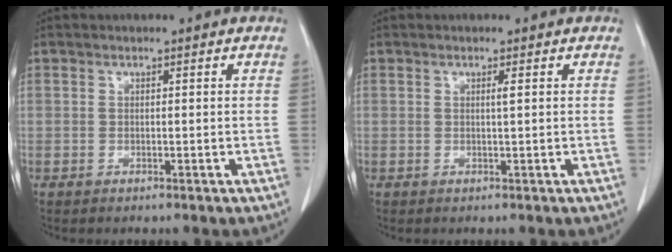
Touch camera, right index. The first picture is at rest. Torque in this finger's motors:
{"motor_torque": [0.16, 0.10, -0.01, 0.02]}